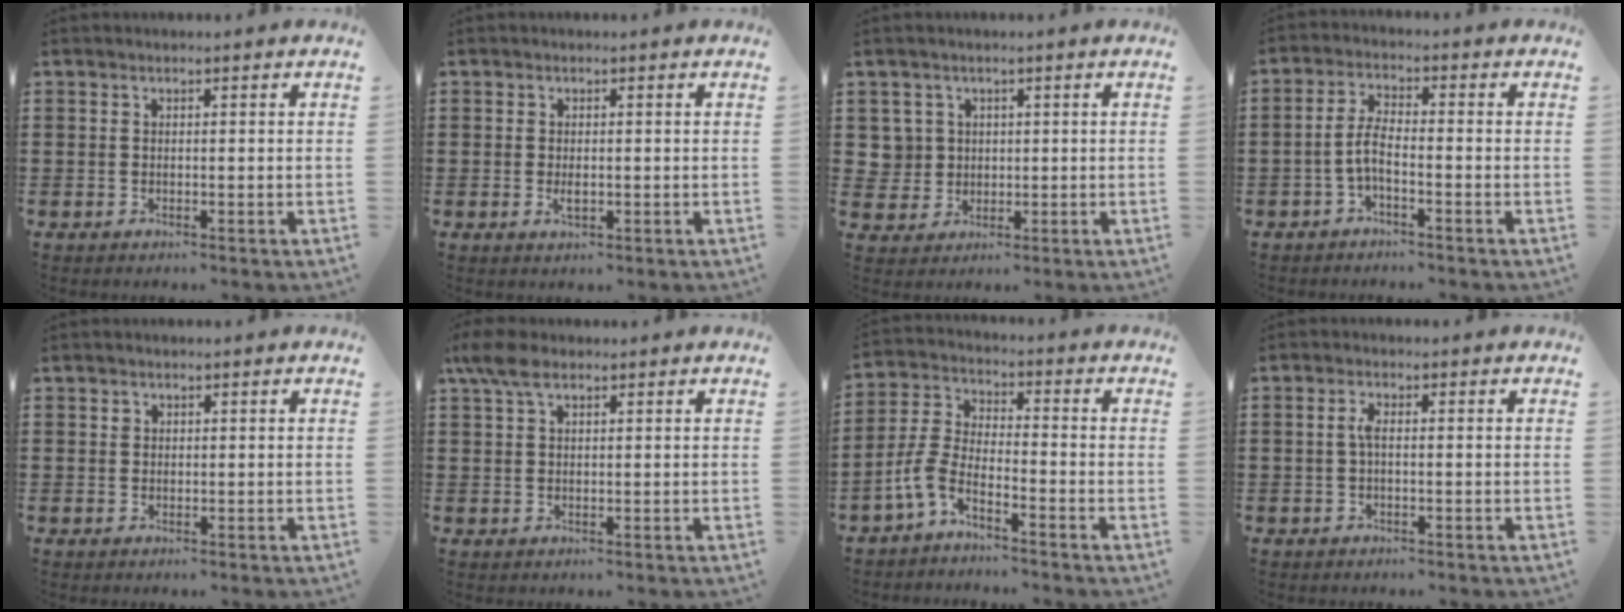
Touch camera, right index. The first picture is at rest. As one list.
[{"total": 1.6, "force": [-0.3, 0.6, 1.5], "torque": [-0.028, -0.002, -0.006]}, {"total": 3.4, "force": [0.8, 3.3, 0.4], "torque": [-0.026, 0.010, 0.014]}, {"total": 4.2, "force": [-1.8, 1.0, 3.7], "torque": [-0.086, -0.003, -0.041]}, {"total": 0.7, "force": [0.3, 0.7, 0.2], "torque": [-0.005, 0.004, 0.006]}, {"total": 4.7, "force": [2.5, 2.3, 3.2], "torque": [-0.080, 0.007, 0.044]}, {"total": 4.9, "force": [-4.0, 0.8, 2.7], "torque": [-0.088, -0.015, -0.087]}, {"total": 2.0, "force": [-0.2, 0.5, 1.9], "torque": [-0.045, 0.000, -0.008]}]